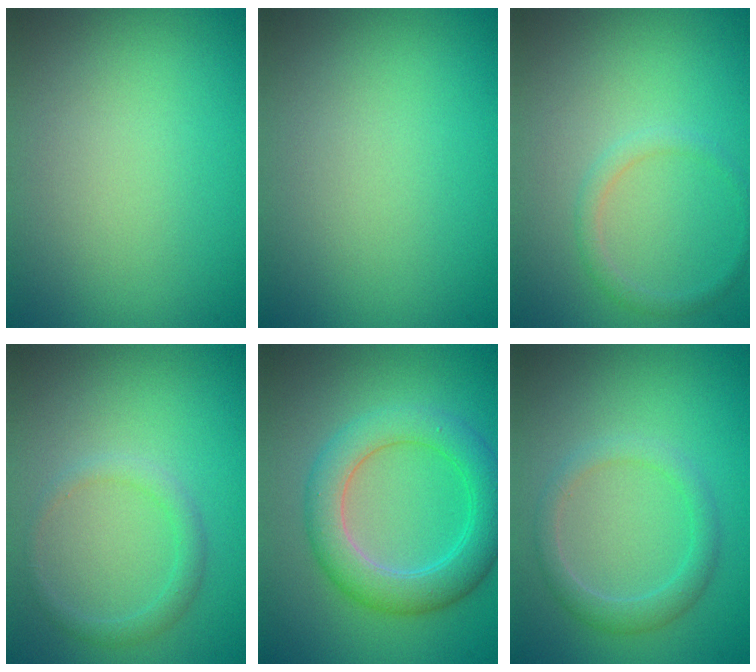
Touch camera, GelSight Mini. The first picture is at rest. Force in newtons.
{"total": 0.0}
{"total": 1.1, "press": 1.1, "slide": 0.1}
{"total": 1.5, "press": 1.5, "slide": 0.1}
{"total": 5.3, "press": 5.3, "slide": 0.2}
{"total": 2.3, "press": 2.3, "slide": 0.0}